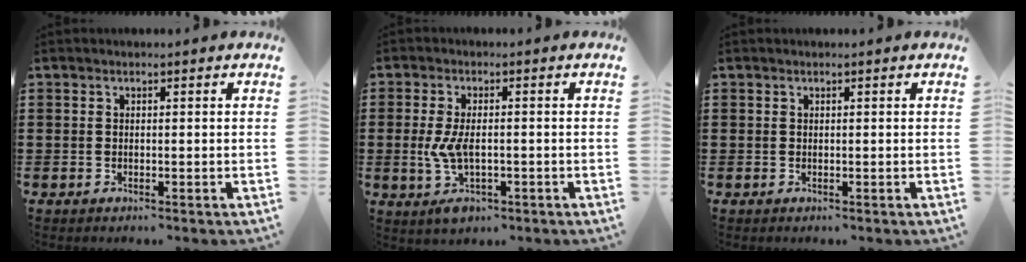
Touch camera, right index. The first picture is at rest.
{"total": 4.9, "force": [-0.9, 2.3, 4.2], "torque": [-0.096, -0.001, -0.022]}
{"total": 0.0}